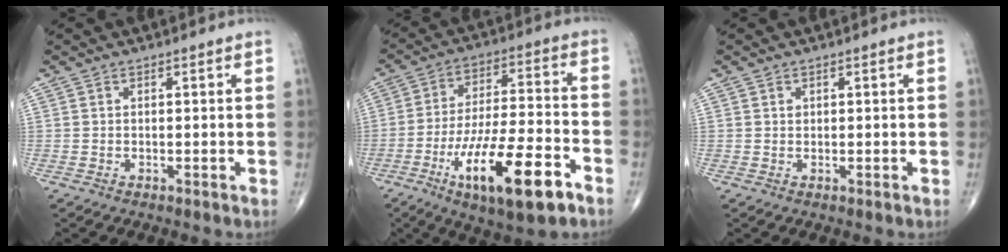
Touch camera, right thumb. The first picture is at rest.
{"total": 19.1, "force": [-9.2, 5.4, 15.8], "torque": [-0.283, 0.037, -0.145]}
{"total": 0.7, "force": [0.3, 0.5, 0.3], "torque": [0.000, -0.001, 0.006]}